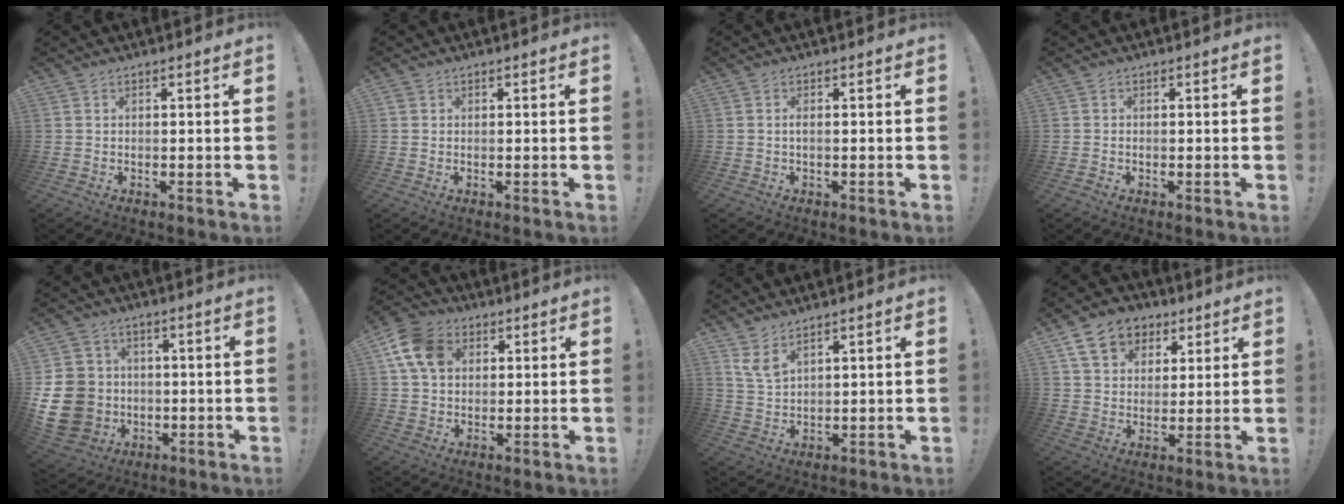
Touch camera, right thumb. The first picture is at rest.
{"total": 0.8, "force": [0.3, 0.7, 0.2], "torque": [-0.003, 0.000, 0.006]}
{"total": 1.0, "force": [-0.3, 0.2, 1.0], "torque": [-0.020, 0.003, -0.006]}
{"total": 0.7, "force": [-0.6, 0.2, 0.3], "torque": [-0.014, 0.004, -0.009]}
{"total": 16.3, "force": [-2.3, 14.2, 7.7], "torque": [-0.170, 0.021, -0.029]}
{"total": 12.6, "force": [4.1, 9.7, 6.9], "torque": [-0.120, -0.002, 0.083]}
{"total": 5.8, "force": [4.2, 2.4, 3.3], "torque": [-0.056, -0.023, 0.078]}
{"total": 12.4, "force": [6.3, 9.3, 5.2], "torque": [-0.072, -0.029, 0.124]}